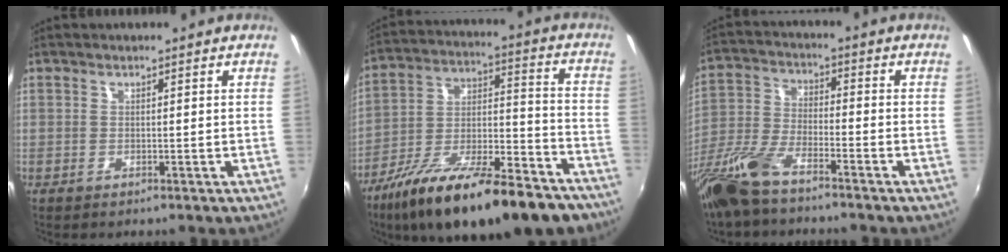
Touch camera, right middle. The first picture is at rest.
{"total": 26.9, "force": [-18.6, 8.5, 17.4], "torque": [-0.290, -0.028, -0.282]}
{"total": 11.5, "force": [-8.6, 3.1, 7.1], "torque": [-0.160, -0.016, -0.176]}